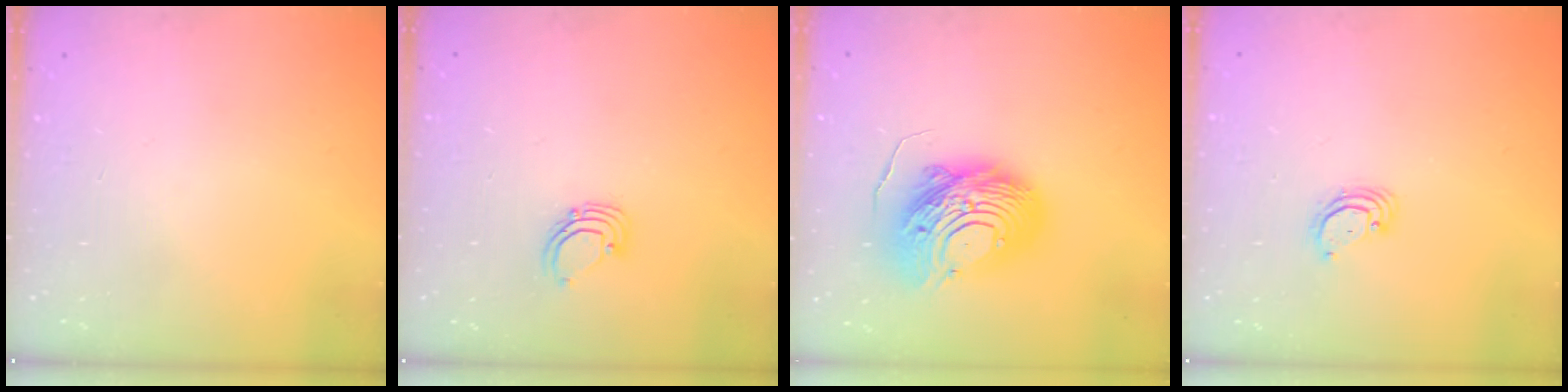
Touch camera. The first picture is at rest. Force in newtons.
{"total": 2.6, "press": 2.6, "slide": 0.2}
{"total": 15.4, "press": 15.3, "slide": 1.4}
{"total": 3.4, "press": 3.4, "slide": 0.1}